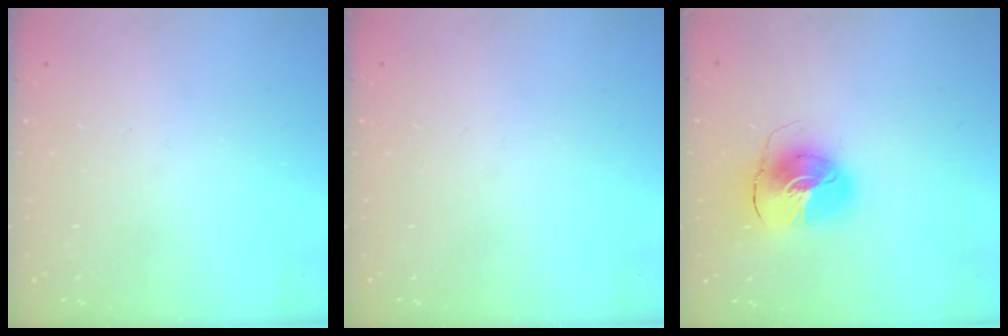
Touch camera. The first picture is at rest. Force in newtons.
{"total": 0.0}
{"total": 9.3, "press": 9.2, "slide": 1.3}